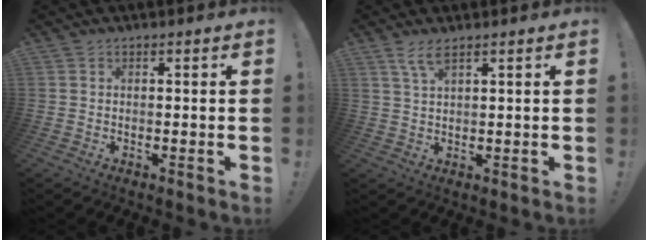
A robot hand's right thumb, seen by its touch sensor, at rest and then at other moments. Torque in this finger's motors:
{"motor_torque": [0.35, 0.42, 0.62, 0.58, 0.51]}